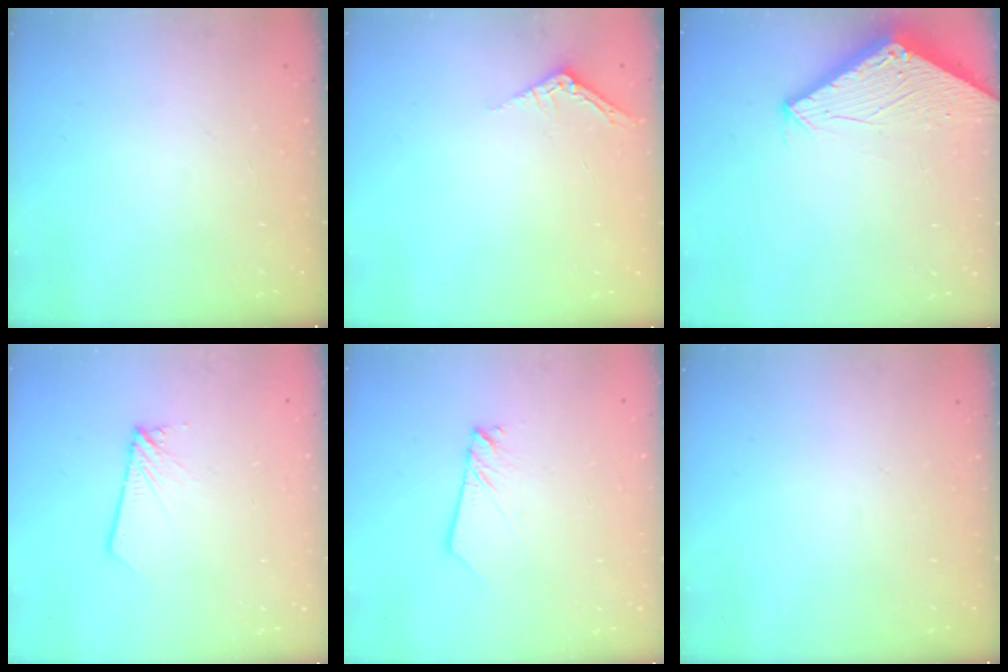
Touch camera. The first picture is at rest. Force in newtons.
{"total": 2.5, "press": 2.5, "slide": 0.2}
{"total": 2.8, "press": 2.8, "slide": 0.1}
{"total": 1.9, "press": 1.9, "slide": 0.1}
{"total": 2.7, "press": 2.6, "slide": 0.3}
{"total": 0.0}